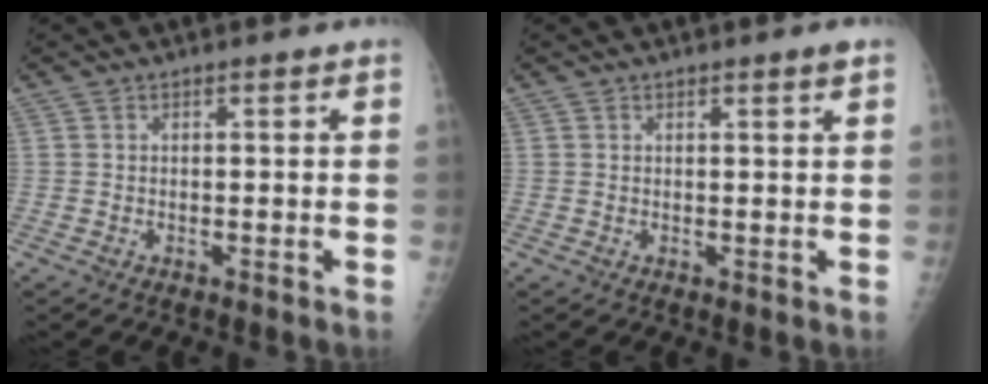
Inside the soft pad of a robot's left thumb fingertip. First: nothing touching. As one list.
[{"total": 1.0, "force": [0.7, 0.0, 0.7], "torque": [-0.007, -0.005, 0.010]}]